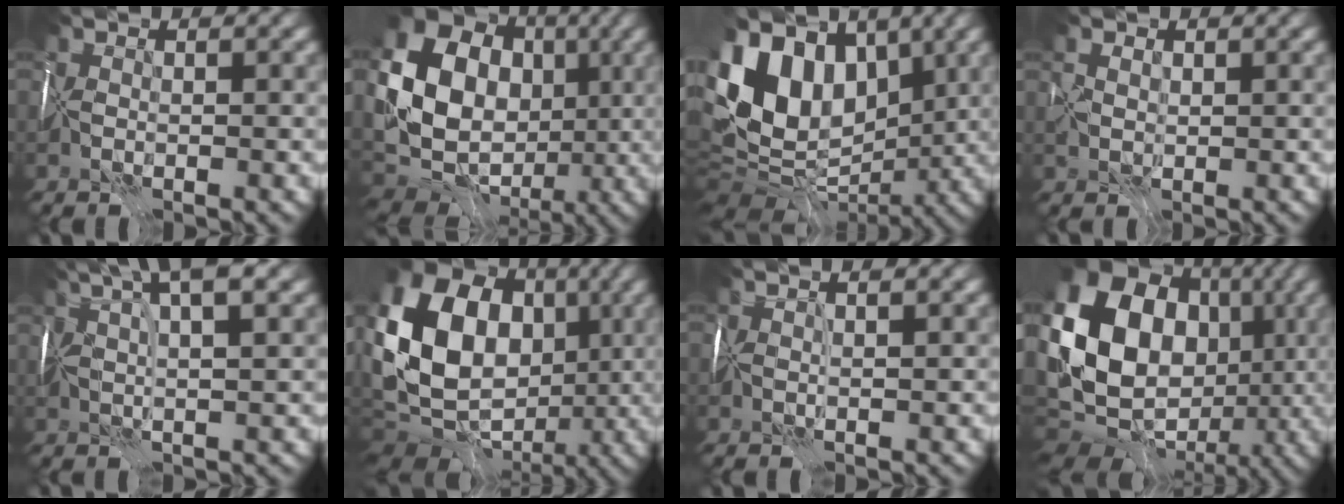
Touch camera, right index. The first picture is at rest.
{"total": 18.2, "force": [2.6, 15.8, 8.6], "torque": [-0.184, 0.015, 0.033]}
{"total": 12.3, "force": [1.9, 9.3, 7.8], "torque": [-0.156, 0.016, 0.021]}
{"total": 0.9, "force": [0.7, 0.6, 0.1], "torque": [0.000, 0.007, 0.015]}
{"total": 8.6, "force": [5.0, 1.9, 6.7], "torque": [-0.106, 0.039, 0.058]}
{"total": 16.1, "force": [0.9, 12.6, 9.9], "torque": [-0.182, 0.021, 0.018]}
{"total": 3.4, "force": [2.1, 0.9, 2.6], "torque": [-0.024, 0.029, 0.011]}
{"total": 18.7, "force": [1.9, 15.0, 11.0], "torque": [-0.221, 0.008, 0.059]}